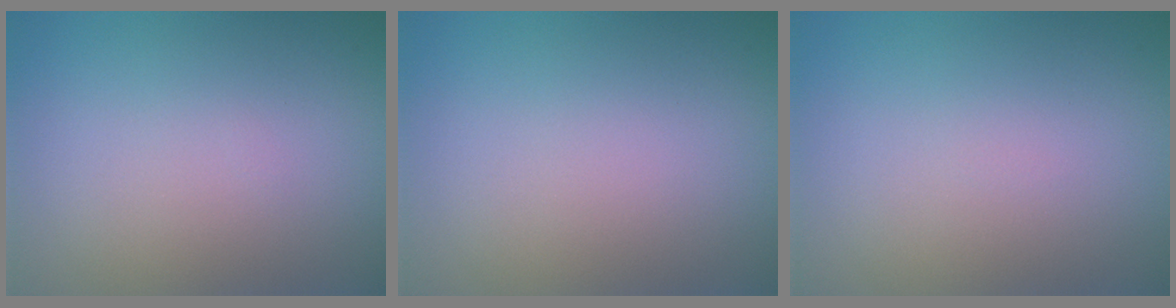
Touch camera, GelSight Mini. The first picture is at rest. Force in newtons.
{"total": 0.0}
{"total": 0.0}